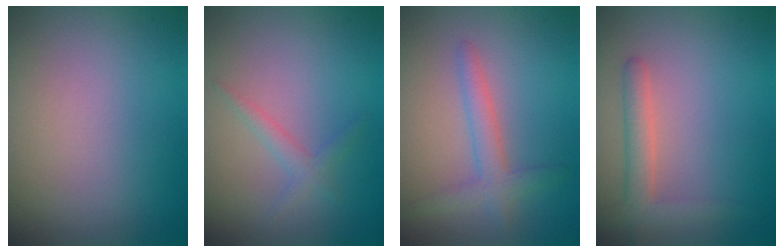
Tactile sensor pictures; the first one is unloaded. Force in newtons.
{"total": 1.4, "press": 1.4, "slide": 0.0}
{"total": 2.7, "press": 2.6, "slide": 0.1}
{"total": 2.9, "press": 2.9, "slide": 0.2}